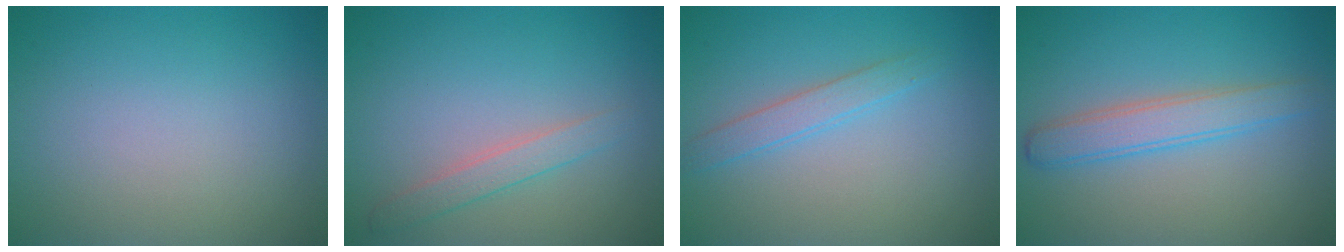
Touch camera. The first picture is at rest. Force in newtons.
{"total": 1.8, "press": 1.8, "slide": 0.1}
{"total": 1.9, "press": 1.9, "slide": 0.2}
{"total": 3.2, "press": 3.2, "slide": 0.1}